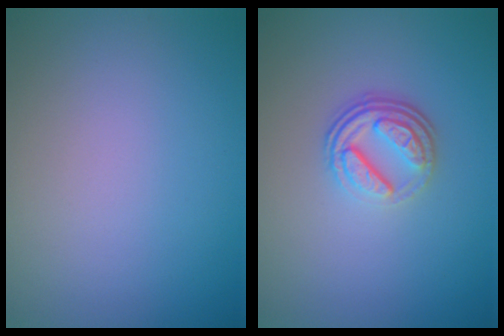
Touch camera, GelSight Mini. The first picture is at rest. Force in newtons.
{"total": 3.8, "press": 2.7, "slide": 2.7}